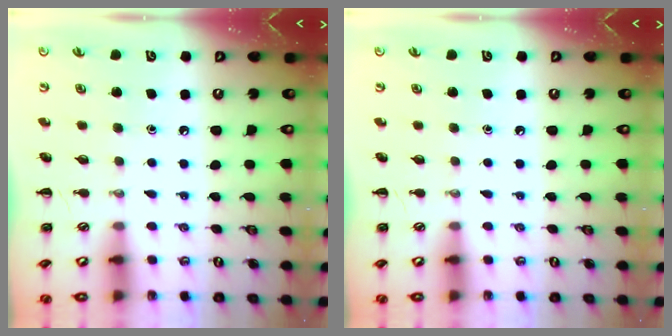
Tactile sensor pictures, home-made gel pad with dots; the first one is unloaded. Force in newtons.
{"total": 0.0}